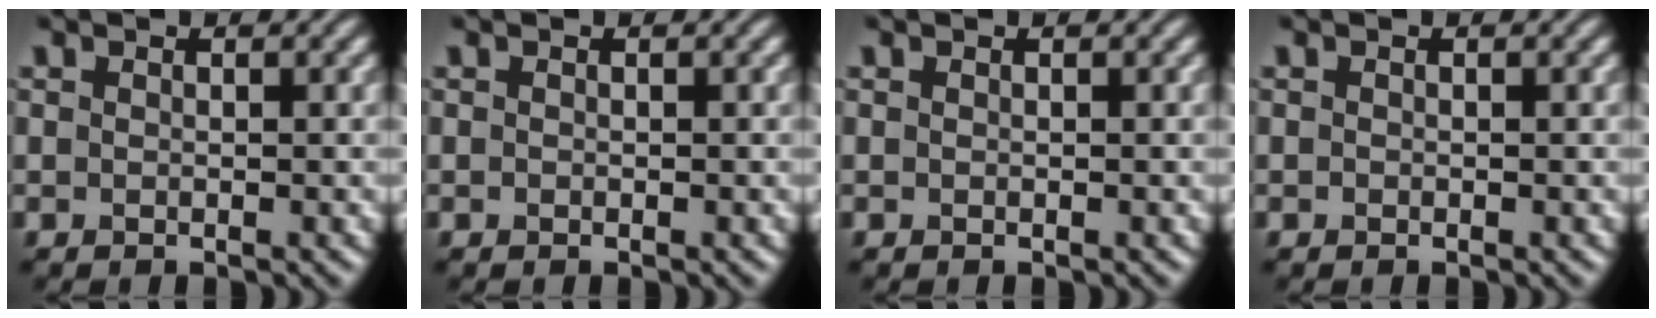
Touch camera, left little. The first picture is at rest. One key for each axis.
{"total": 0.0}
{"total": 0.0}
{"total": 0.0}